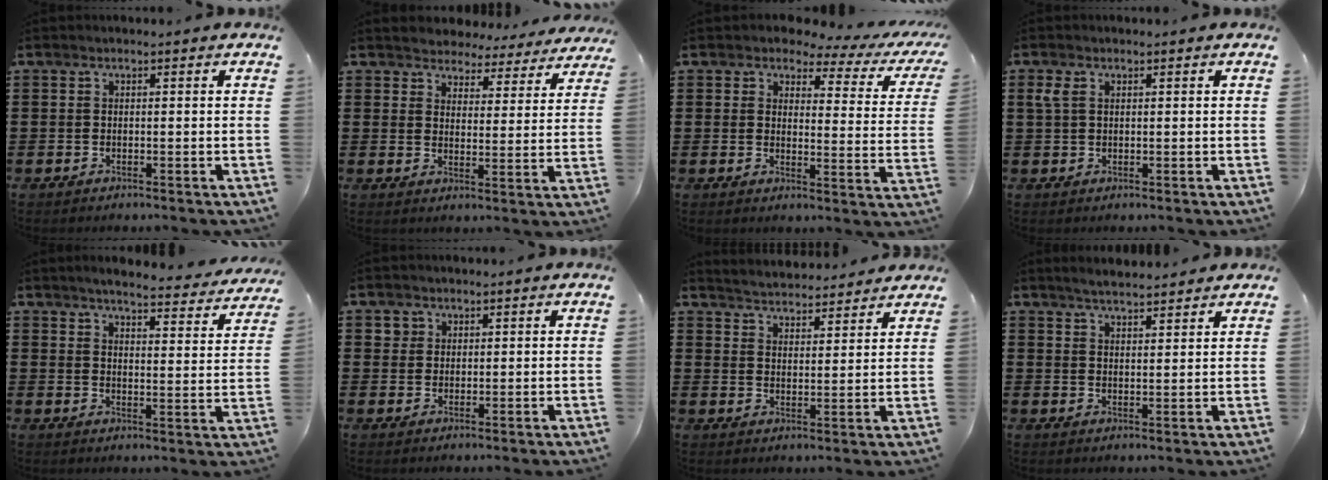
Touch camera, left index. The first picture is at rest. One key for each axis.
{"total": 4.5, "fx": 4.4, "fy": 0.6, "fz": -0.3, "tx": -0.013, "ty": -0.032, "tz": 0.075}
{"total": 3.1, "fx": 2.4, "fy": 1.1, "fz": 1.7, "tx": -0.043, "ty": -0.015, "tz": 0.035}
{"total": 2.0, "fx": 0.5, "fy": 1.2, "fz": 1.5, "tx": -0.041, "ty": 0.005, "tz": 0.007}
{"total": 4.3, "fx": 4.1, "fy": -0.3, "fz": 1.2, "tx": -0.034, "ty": -0.030, "tz": 0.066}
{"total": 1.8, "fx": 1.0, "fy": 1.5, "fz": 0.1, "tx": -0.010, "ty": 0.007, "tz": 0.018}
{"total": 3.9, "fx": 3.9, "fy": -0.2, "fz": -0.3, "tx": -0.012, "ty": -0.025, "tz": 0.068}
{"total": 3.2, "fx": 3.1, "fy": 0.1, "fz": 0.8, "tx": -0.024, "ty": -0.005, "tz": 0.057}